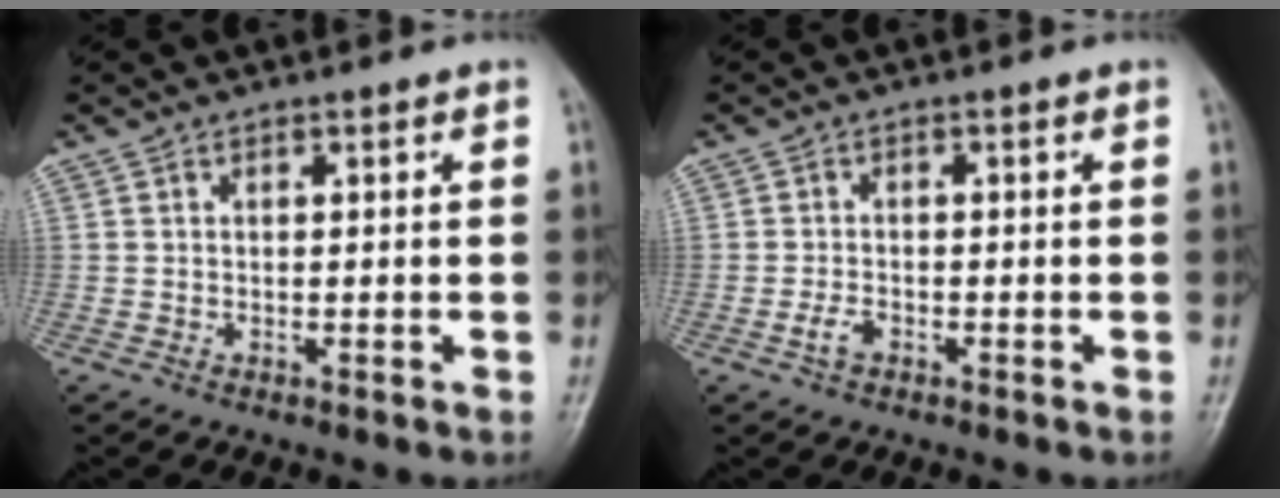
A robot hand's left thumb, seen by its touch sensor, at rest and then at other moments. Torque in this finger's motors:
{"motor_torque": [0.04, 0.11, 0.41, 0.18, 0.02]}